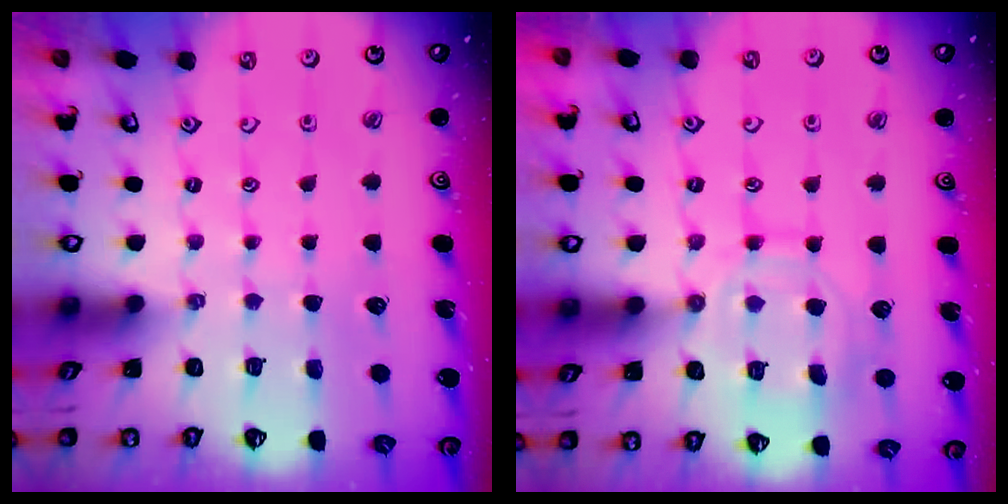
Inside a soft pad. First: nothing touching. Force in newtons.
{"total": 12.0, "press": 11.9, "slide": 1.1}